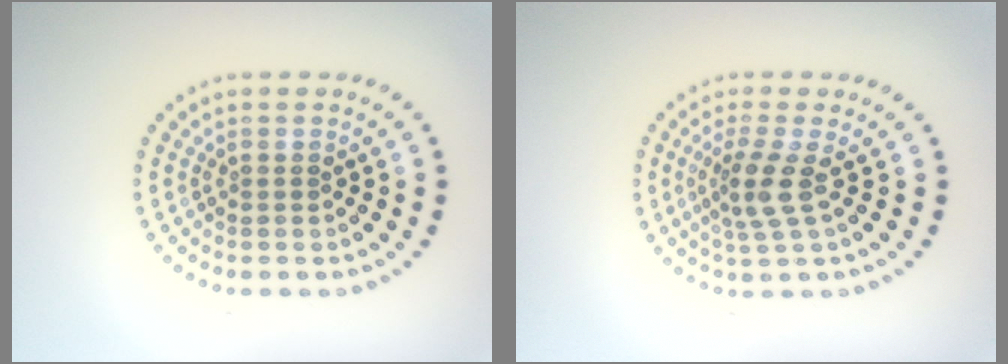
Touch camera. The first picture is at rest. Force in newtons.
{"total": 2.9, "press": 2.2, "slide": 1.8}